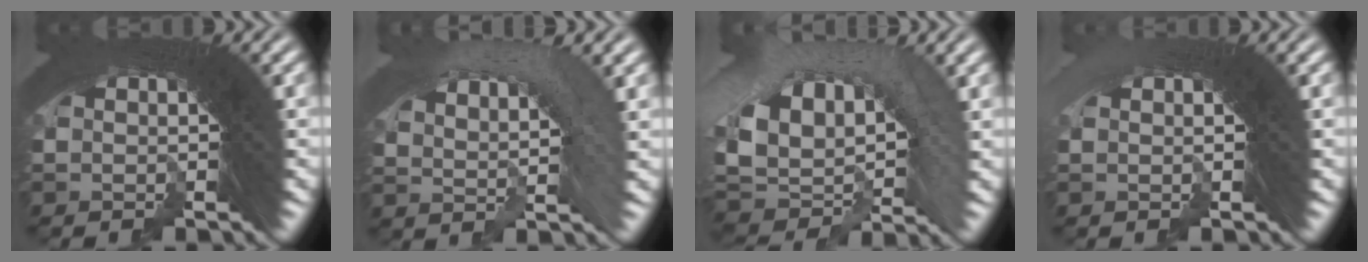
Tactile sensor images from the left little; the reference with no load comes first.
{"total": 4.5, "force": [-0.2, 3.5, 2.9], "torque": [-0.049, 0.005, -0.008]}
{"total": 6.8, "force": [-3.2, 5.3, 2.7], "torque": [-0.076, -0.029, -0.040]}
{"total": 3.1, "force": [-2.3, -0.3, -2.1], "torque": [0.022, -0.015, -0.031]}